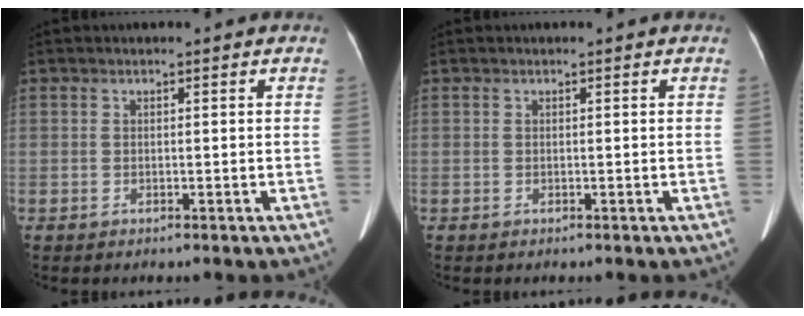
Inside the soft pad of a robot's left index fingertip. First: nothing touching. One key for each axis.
{"total": 0.0}